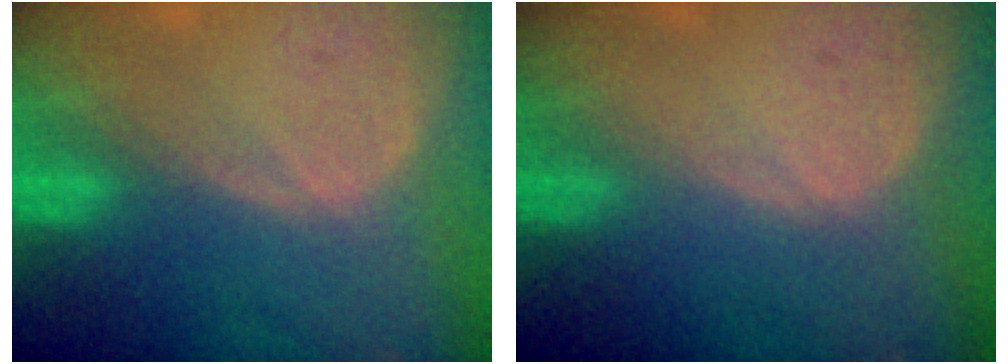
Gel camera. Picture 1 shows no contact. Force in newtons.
{"total": 0.0}